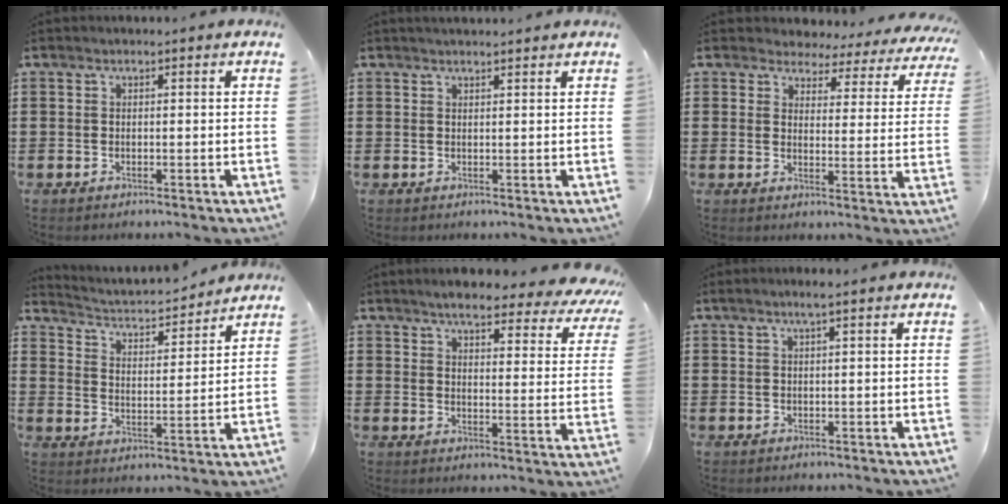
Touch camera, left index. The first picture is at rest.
{"total": 1.0, "force": [0.9, -0.1, 0.3], "torque": [-0.006, -0.001, 0.017]}
{"total": 3.6, "force": [3.4, 1.1, 0.4], "torque": [-0.031, -0.025, 0.055]}
{"total": 2.8, "force": [2.7, 0.1, 0.6], "torque": [-0.030, -0.029, 0.036]}
{"total": 5.6, "force": [5.0, 0.4, 2.6], "torque": [-0.055, -0.035, 0.080]}
{"total": 2.0, "force": [0.9, -0.3, 1.8], "torque": [-0.035, -0.002, 0.014]}